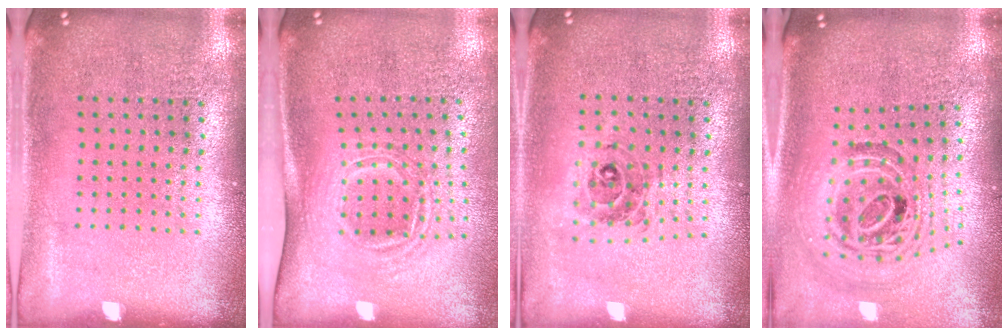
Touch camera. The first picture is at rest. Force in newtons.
{"total": 1.7, "press": 1.1, "slide": 1.2}
{"total": 0.7, "press": 0.7, "slide": 0.0}
{"total": 1.6, "press": 1.3, "slide": 0.9}